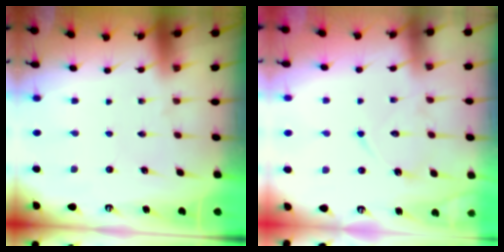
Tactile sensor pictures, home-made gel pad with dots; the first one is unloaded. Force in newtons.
{"total": 10.2, "press": 10.2, "slide": 0.6}